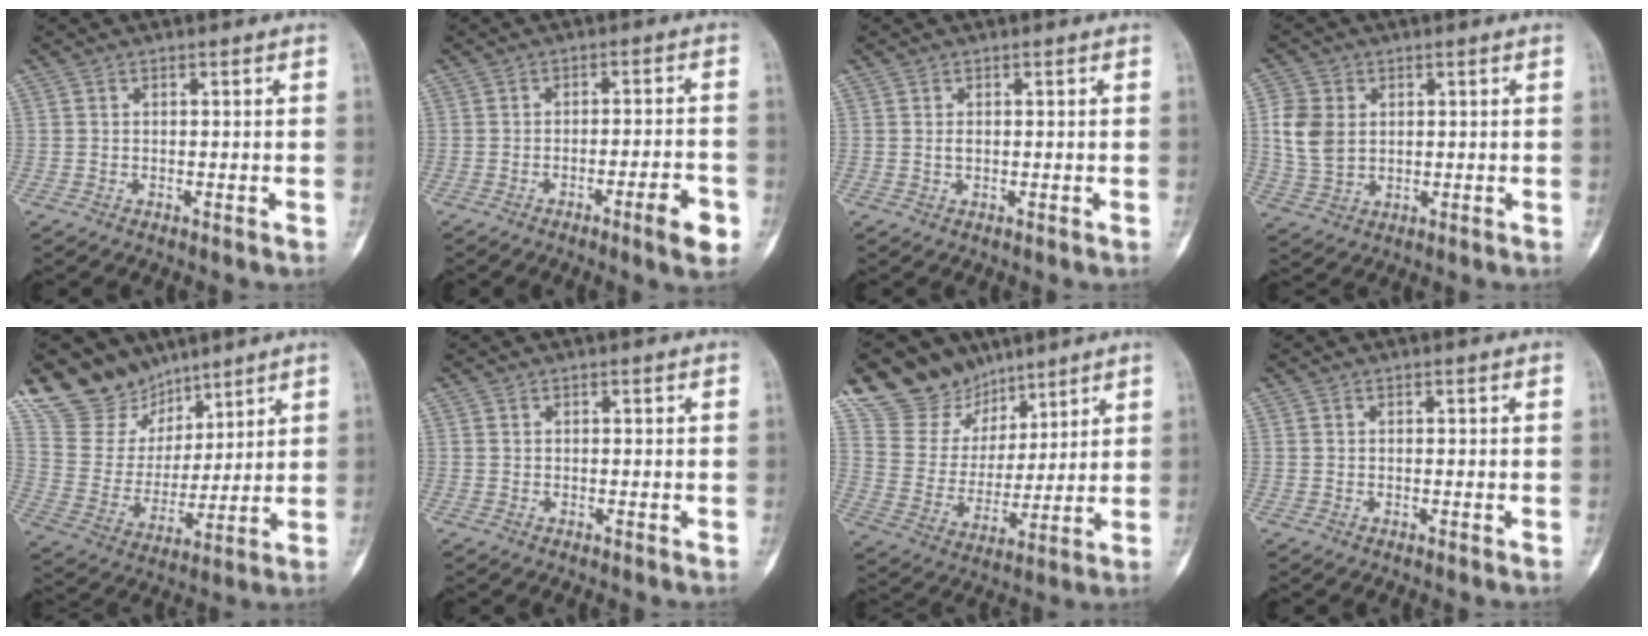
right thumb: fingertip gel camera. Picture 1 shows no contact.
{"total": 6.6, "force": [-3.2, 1.0, 5.7], "torque": [-0.080, 0.017, -0.042]}
{"total": 0.8, "force": [0.1, 0.6, 0.6], "torque": [-0.011, 0.000, 0.004]}
{"total": 7.9, "force": [1.3, 6.0, 4.9], "torque": [-0.096, -0.003, 0.028]}
{"total": 15.3, "force": [12.0, 9.2, 2.3], "torque": [-0.005, -0.063, 0.234]}
{"total": 0.0}
{"total": 15.5, "force": [11.6, 10.0, 2.6], "torque": [-0.007, -0.054, 0.221]}
{"total": 0.0}